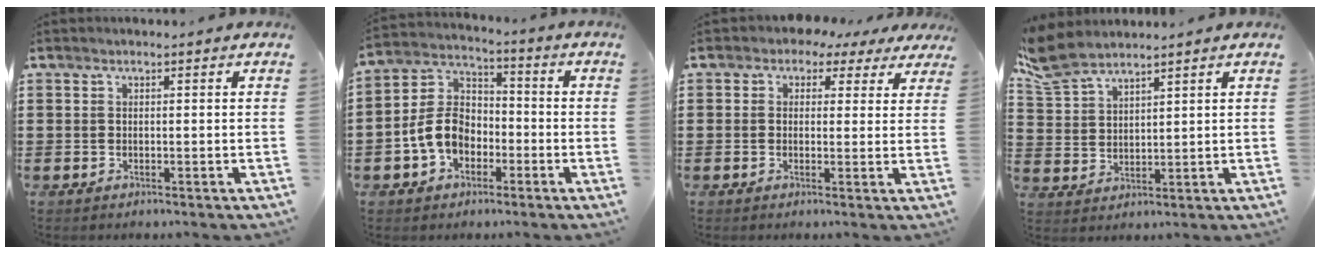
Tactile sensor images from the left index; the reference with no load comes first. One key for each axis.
{"total": 8.0, "fx": -2.9, "fy": 6.0, "fz": 4.4, "tx": -0.129, "ty": 0.010, "tz": -0.065}
{"total": 2.5, "fx": 1.3, "fy": 2.0, "fz": 0.8, "tx": -0.030, "ty": 0.002, "tz": 0.020}
{"total": 5.8, "fx": 4.9, "fy": 1.8, "fz": 2.4, "tx": -0.068, "ty": -0.008, "tz": 0.092}